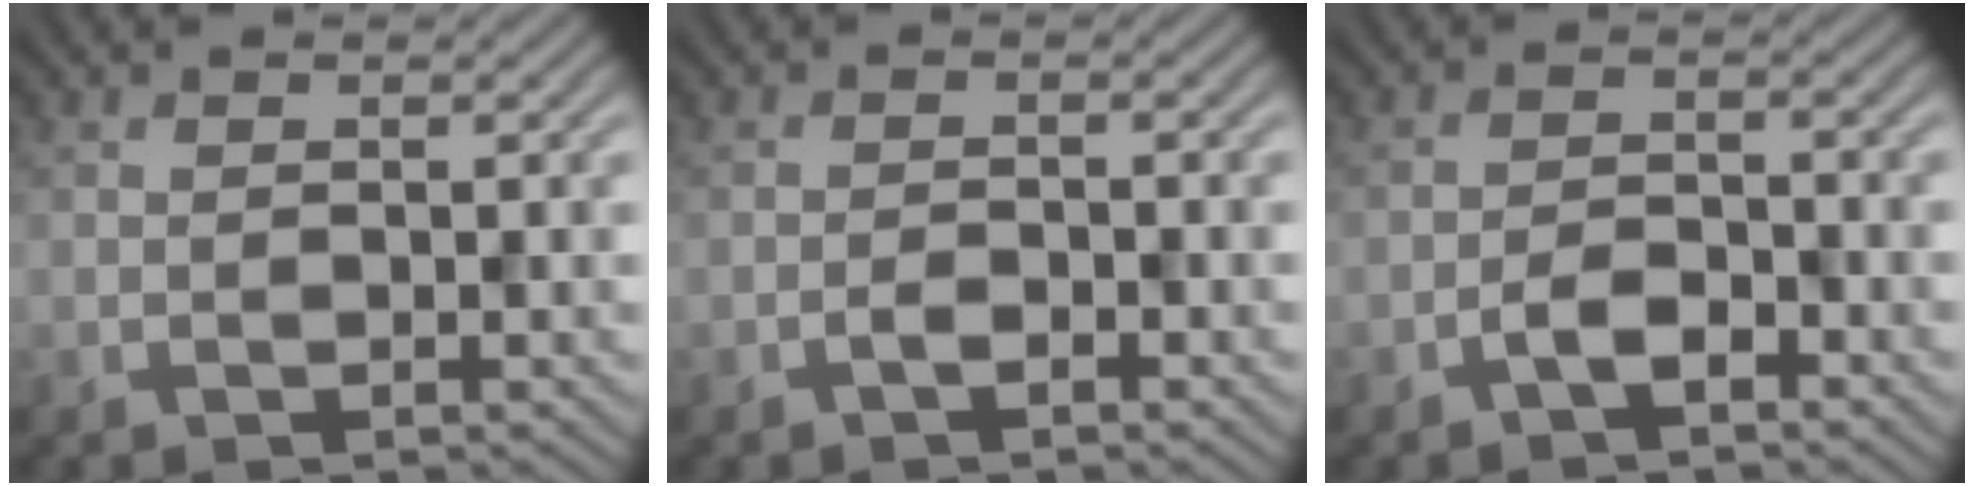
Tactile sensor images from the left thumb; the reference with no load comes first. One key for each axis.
{"total": 1.4, "fx": -1.0, "fy": 0.5, "fz": 0.9, "tx": -0.016, "ty": 0.002, "tz": -0.020}
{"total": 2.7, "fx": -1.9, "fy": 1.1, "fz": 1.7, "tx": -0.030, "ty": 0.005, "tz": -0.039}